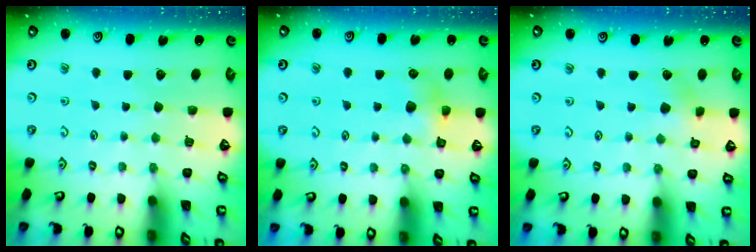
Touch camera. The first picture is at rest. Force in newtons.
{"total": 4.7, "press": 4.7, "slide": 0.7}
{"total": 4.1, "press": 4.0, "slide": 0.9}